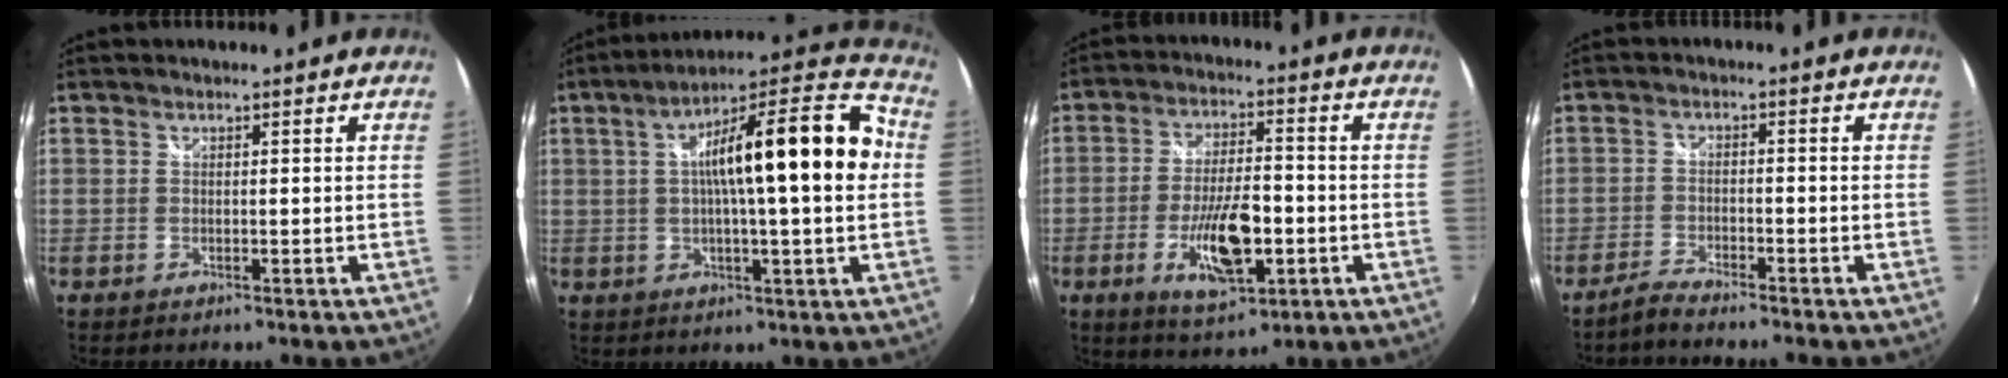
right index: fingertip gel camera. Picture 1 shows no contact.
{"total": 20.8, "force": [2.3, 3.9, 20.3], "torque": [-0.312, 0.036, 0.027]}
{"total": 12.1, "force": [-3.8, 4.7, 10.5], "torque": [-0.200, -0.010, -0.061]}
{"total": 3.5, "force": [-3.3, 0.0, 1.1], "torque": [-0.044, -0.004, -0.068]}